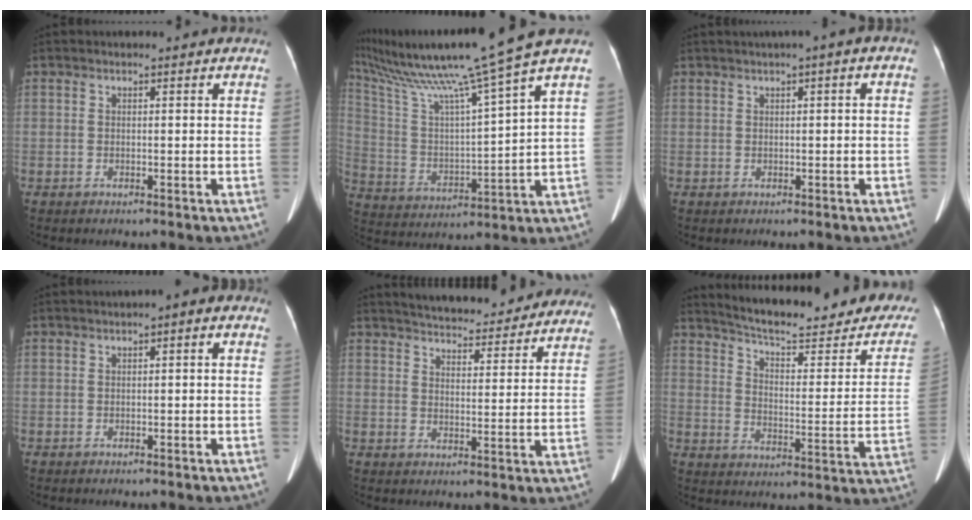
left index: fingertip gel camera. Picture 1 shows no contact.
{"total": 19.6, "force": [15.9, -2.9, 11.2], "torque": [-0.212, -0.022, 0.278]}
{"total": 2.2, "force": [0.5, 0.1, 2.2], "torque": [-0.032, 0.013, 0.007]}
{"total": 2.0, "force": [-0.2, 0.8, 1.9], "torque": [-0.021, 0.018, -0.008]}
{"total": 17.6, "force": [16.1, 3.5, 6.2], "torque": [-0.082, 0.005, 0.207]}
{"total": 27.3, "force": [23.8, 4.8, 12.6], "torque": [-0.182, -0.067, 0.292]}